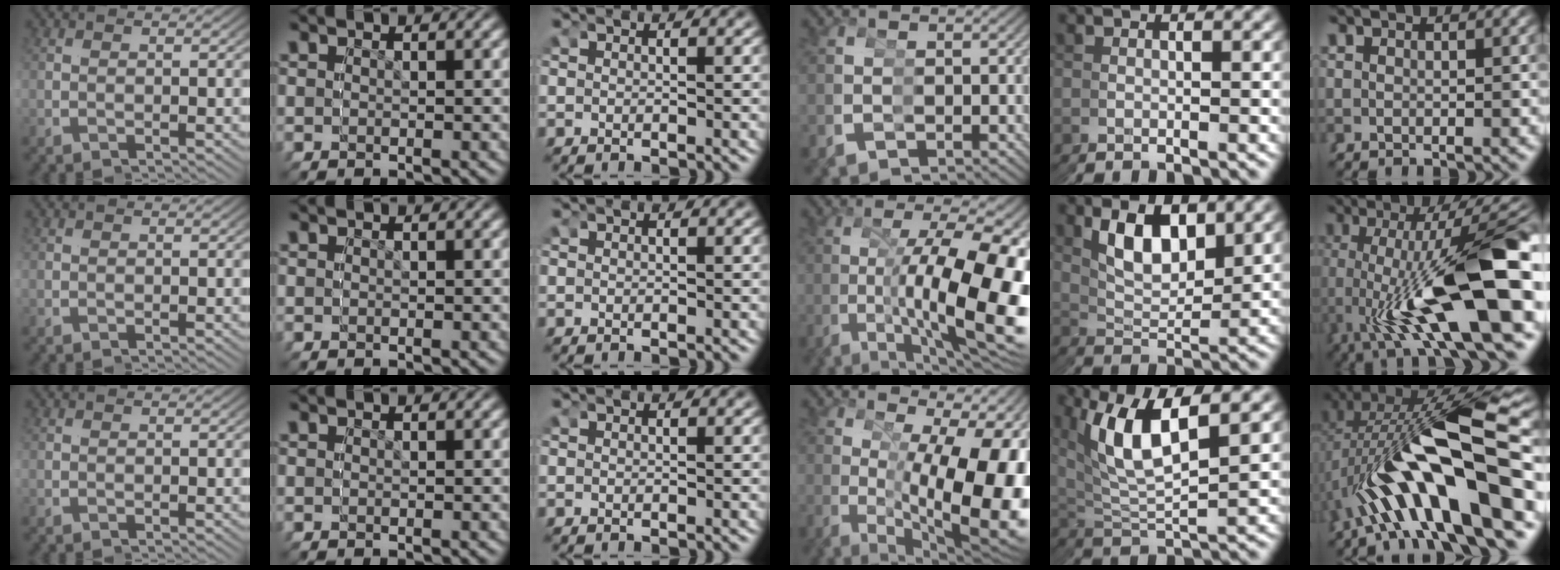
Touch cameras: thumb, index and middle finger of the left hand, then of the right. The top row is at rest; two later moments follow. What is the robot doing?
{"motion": "grasp_and_lifting", "object": "cubes"}